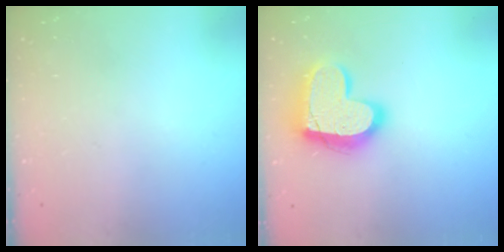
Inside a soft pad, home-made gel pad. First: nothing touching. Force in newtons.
{"total": 17.6, "press": 17.6, "slide": 1.2}